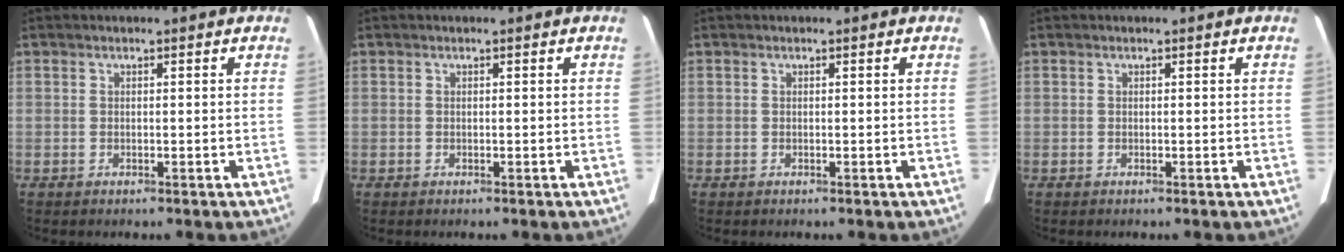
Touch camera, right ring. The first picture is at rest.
{"total": 0.0}
{"total": 0.0}
{"total": 0.0}